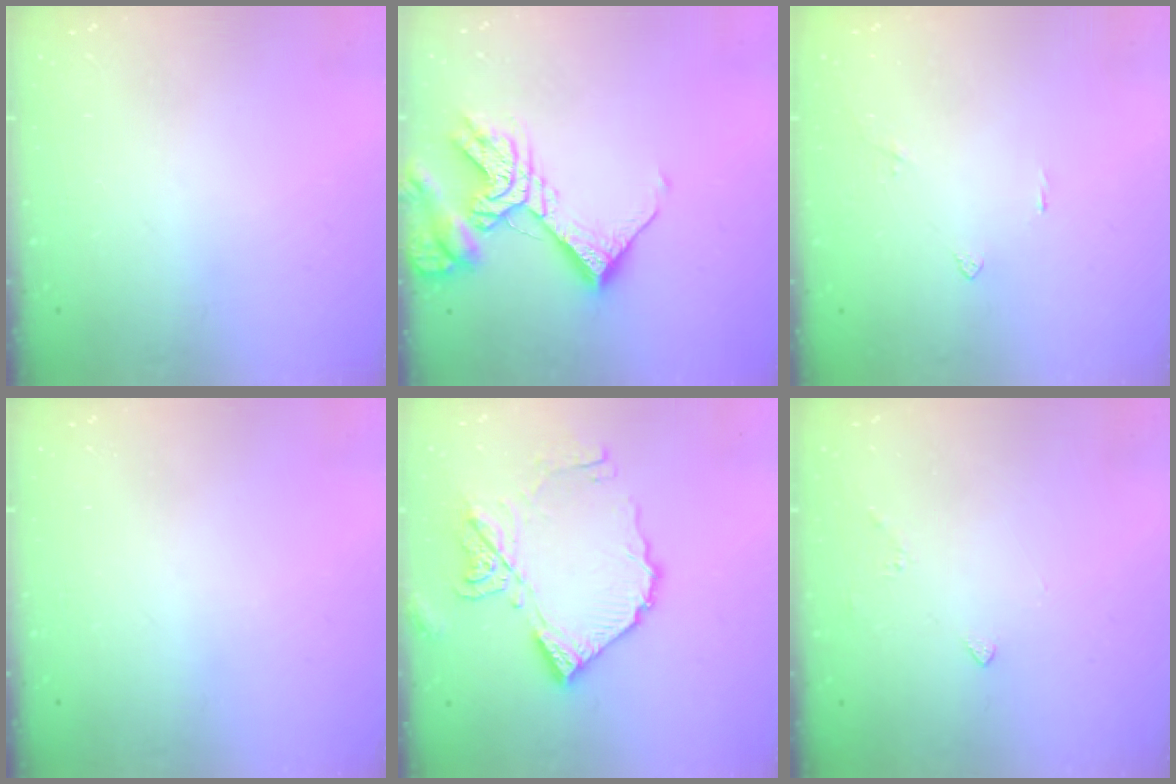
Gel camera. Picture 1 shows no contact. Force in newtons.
{"total": 13.5, "press": 13.4, "slide": 1.5}
{"total": 2.5, "press": 2.5, "slide": 0.4}
{"total": 0.0}
{"total": 16.7, "press": 16.6, "slide": 2.0}
{"total": 2.0, "press": 2.0, "slide": 0.6}